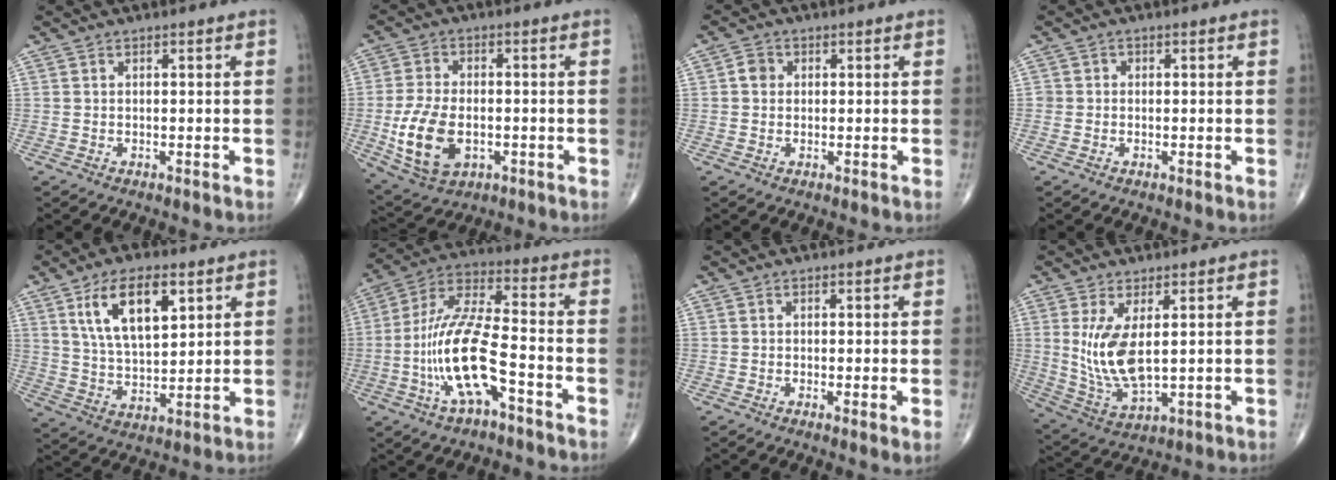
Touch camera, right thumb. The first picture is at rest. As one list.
[{"total": 12.1, "force": [-2.7, 7.4, 9.2], "torque": [-0.176, 0.001, -0.039]}, {"total": 2.4, "force": [0.2, 2.1, 1.0], "torque": [-0.007, 0.004, -0.001]}, {"total": 1.2, "force": [-0.2, 1.1, 0.1], "torque": [0.008, 0.005, -0.006]}, {"total": 13.0, "force": [5.6, 6.1, 10.0], "torque": [-0.160, -0.021, 0.110]}, {"total": 15.6, "force": [-5.2, 4.9, 13.8], "torque": [-0.282, 0.044, -0.098]}, {"total": 1.8, "force": [-0.1, 0.3, 1.8], "torque": [-0.033, -0.008, -0.006]}, {"total": 10.2, "force": [1.8, 4.4, 9.1], "torque": [-0.183, -0.022, 0.051]}]